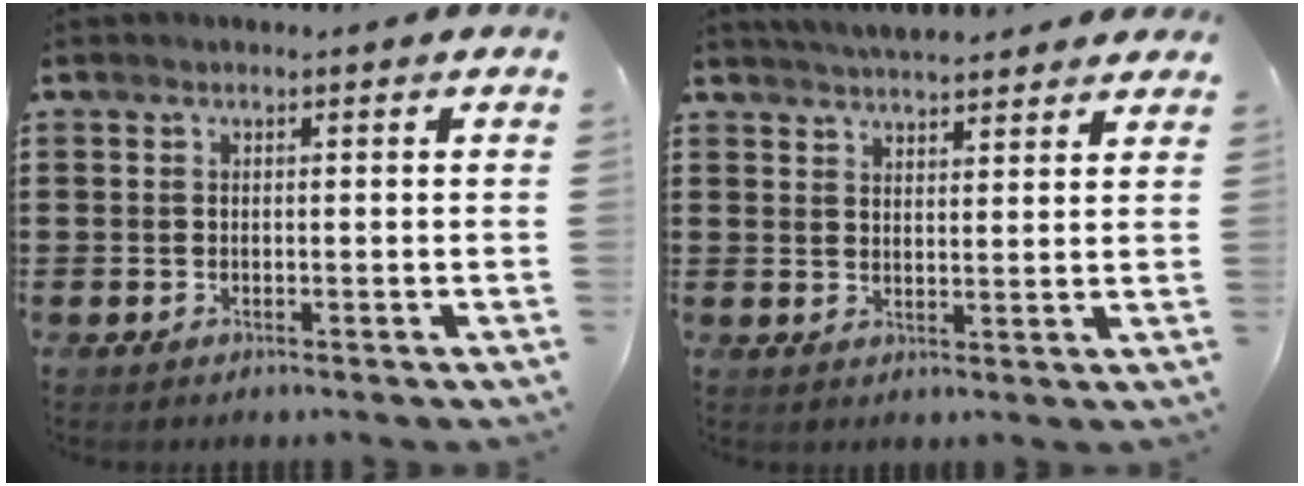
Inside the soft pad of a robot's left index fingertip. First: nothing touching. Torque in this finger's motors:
{"motor_torque": [1.23, -0.91, 0.00, -0.09]}